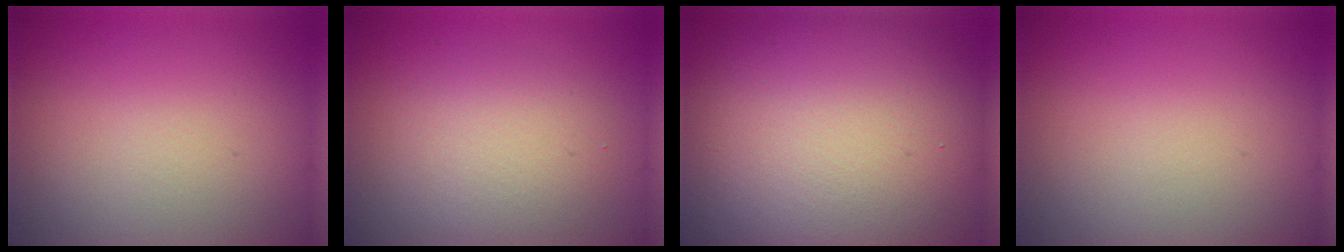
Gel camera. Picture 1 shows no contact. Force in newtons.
{"total": 3.5, "press": 3.4, "slide": 0.4}
{"total": 15.6, "press": 15.6, "slide": 0.9}
{"total": 0.0}